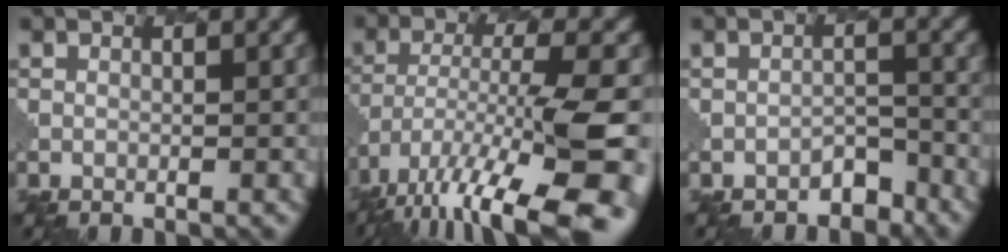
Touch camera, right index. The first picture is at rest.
{"total": 14.1, "force": [-8.6, 3.4, 10.6], "torque": [-0.206, -0.013, -0.135]}
{"total": 2.2, "force": [-2.0, 0.8, 0.4], "torque": [-0.004, 0.007, -0.032]}